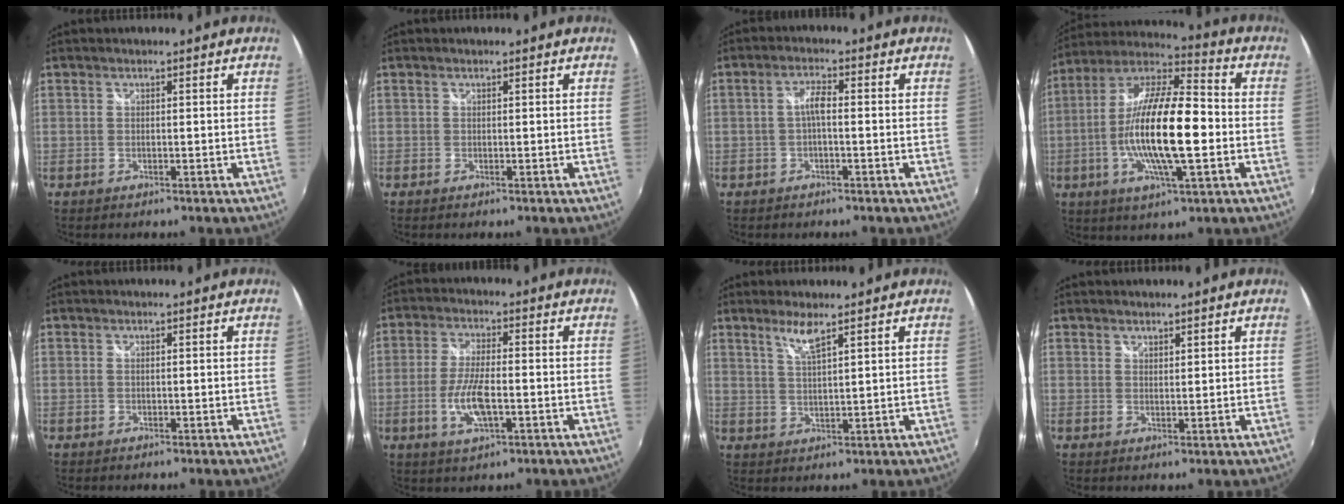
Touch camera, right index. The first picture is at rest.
{"total": 0.0}
{"total": 2.6, "force": [-0.6, 0.5, 2.5], "torque": [-0.051, 0.007, -0.010]}
{"total": 19.0, "force": [-3.1, 4.6, 18.1], "torque": [-0.341, -0.004, -0.064]}
{"total": 0.0}
{"total": 8.2, "force": [-2.4, 2.6, 7.4], "torque": [-0.153, -0.005, -0.045]}
{"total": 4.1, "force": [2.9, 0.2, 2.9], "torque": [-0.058, -0.003, 0.056]}
{"total": 1.4, "force": [1.3, 0.5, 0.2], "torque": [0.000, 0.001, 0.022]}